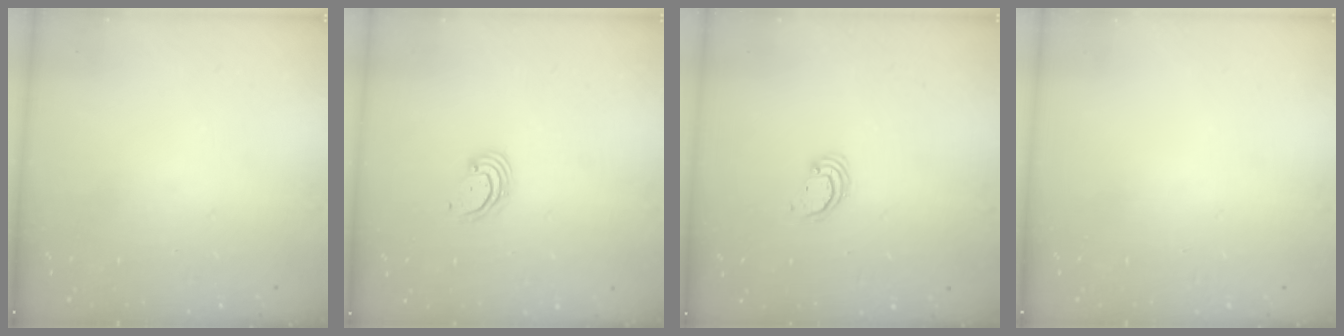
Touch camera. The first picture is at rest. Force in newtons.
{"total": 2.7, "press": 2.6, "slide": 0.6}
{"total": 2.6, "press": 2.6, "slide": 0.2}
{"total": 0.0}